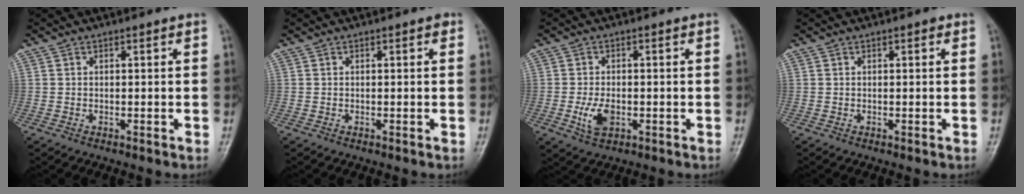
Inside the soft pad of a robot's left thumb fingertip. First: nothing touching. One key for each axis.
{"total": 0.6, "fx": 0.2, "fy": 0.3, "fz": 0.5, "tx": -0.003, "ty": 0.001, "tz": 0.000}
{"total": 4.8, "fx": -1.2, "fy": 2.8, "fz": 3.7, "tx": -0.073, "ty": -0.002, "tz": -0.019}
{"total": 0.6, "fx": 0.3, "fy": 0.3, "fz": 0.5, "tx": -0.005, "ty": 0.001, "tz": 0.001}